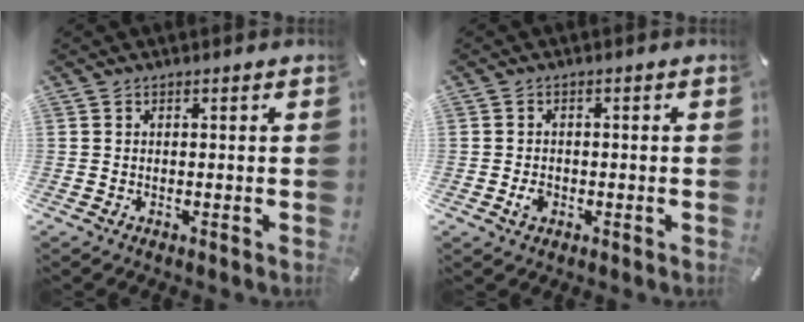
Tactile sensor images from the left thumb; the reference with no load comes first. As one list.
[{"total": 2.4, "force": [-0.6, 1.9, 1.3], "torque": [-0.032, 0.001, -0.013]}]